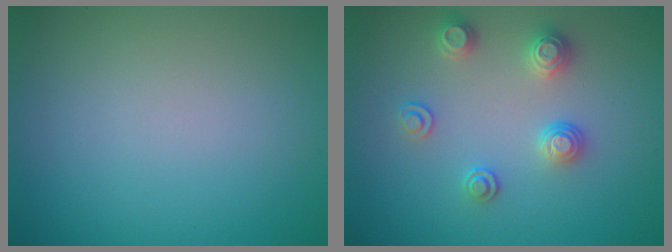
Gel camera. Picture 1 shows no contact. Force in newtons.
{"total": 2.6, "press": 2.6, "slide": 0.4}